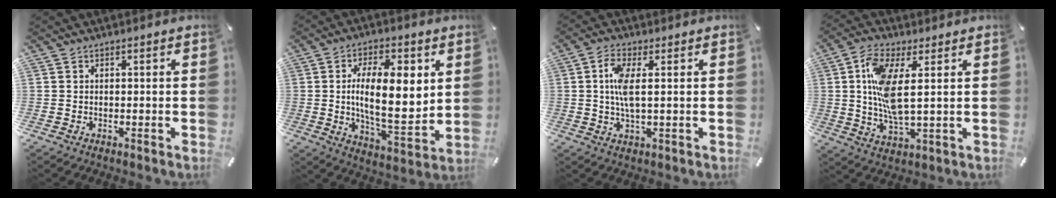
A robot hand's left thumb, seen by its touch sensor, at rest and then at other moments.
{"total": 15.7, "force": [2.7, 7.2, 13.7], "torque": [-0.223, -0.009, 0.041]}
{"total": 6.7, "force": [0.9, 2.0, 6.3], "torque": [-0.143, -0.005, 0.008]}
{"total": 11.2, "force": [2.3, 4.0, 10.2], "torque": [-0.230, -0.010, 0.035]}